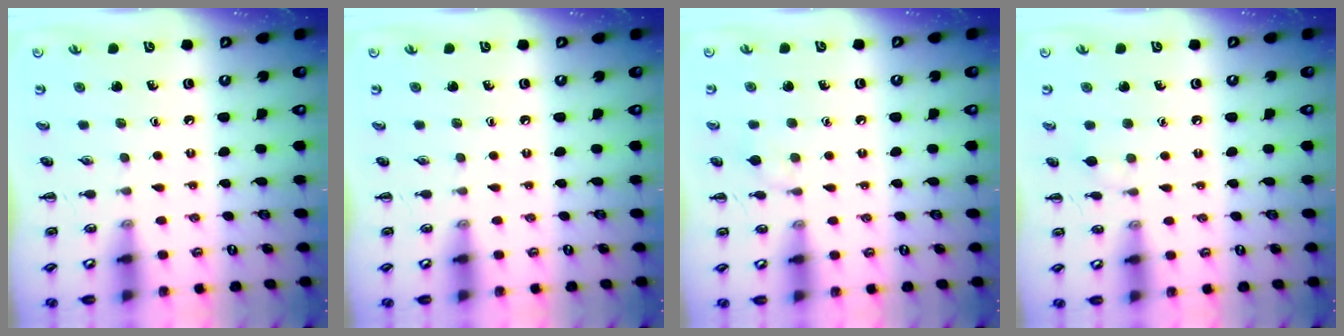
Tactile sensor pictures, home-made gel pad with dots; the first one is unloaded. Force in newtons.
{"total": 0.0}
{"total": 4.9, "press": 4.6, "slide": 1.8}
{"total": 4.1, "press": 3.8, "slide": 1.6}